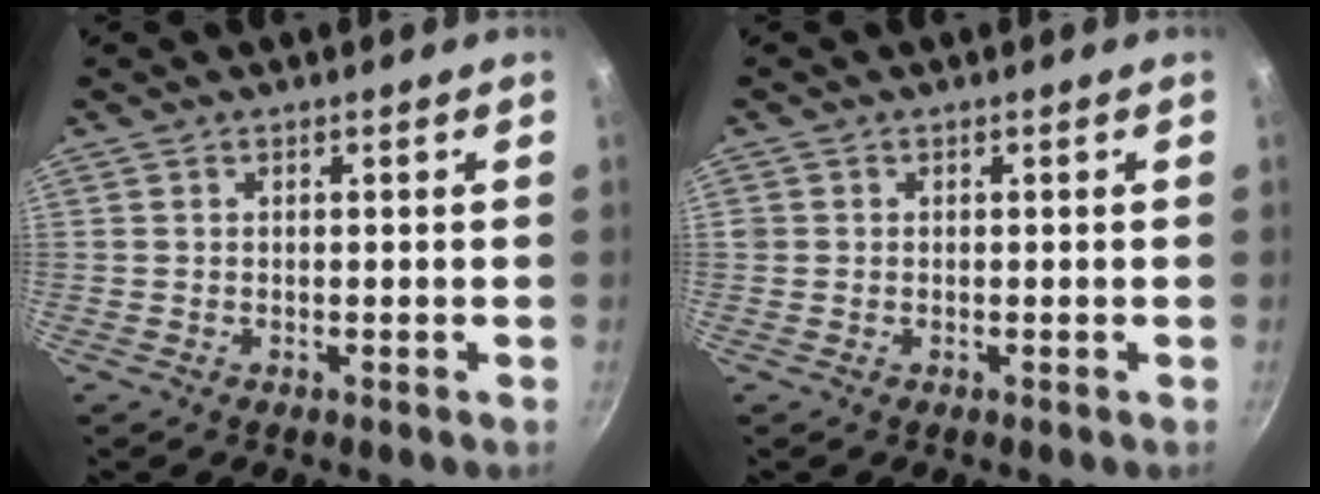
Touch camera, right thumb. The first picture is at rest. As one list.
[{"total": 0.8, "force": [0.1, 0.7, 0.1], "torque": [0.000, 0.002, -0.001]}]